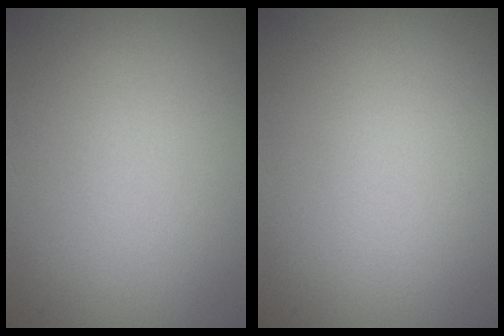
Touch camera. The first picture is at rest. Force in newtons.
{"total": 0.0}